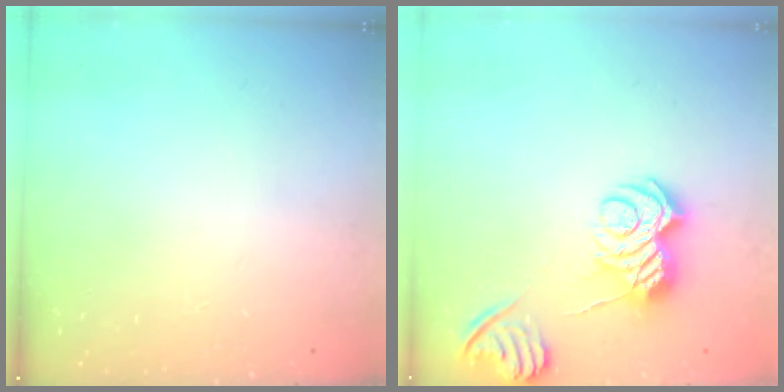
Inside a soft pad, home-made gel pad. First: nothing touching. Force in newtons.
{"total": 9.7, "press": 9.6, "slide": 0.9}